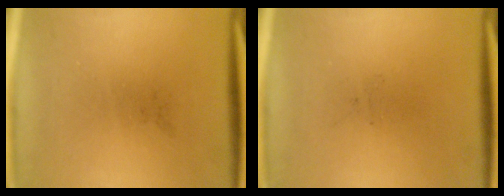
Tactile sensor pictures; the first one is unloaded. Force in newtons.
{"total": 0.0}